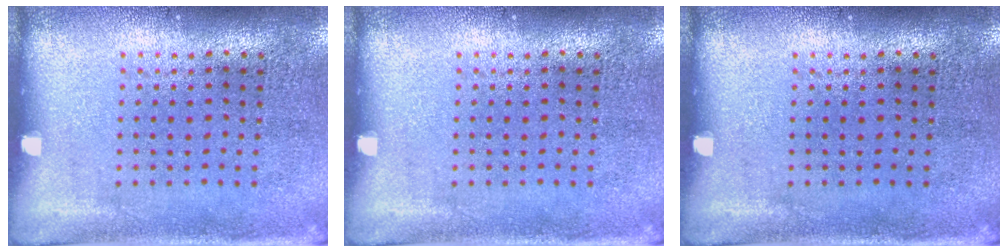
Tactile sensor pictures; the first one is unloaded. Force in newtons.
{"total": 0.0}
{"total": 0.0}